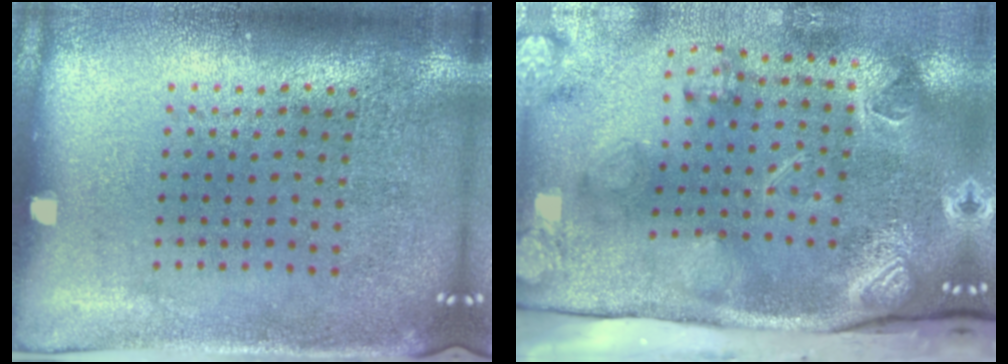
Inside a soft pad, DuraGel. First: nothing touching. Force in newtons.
{"total": 4.0, "press": 3.1, "slide": 2.5}